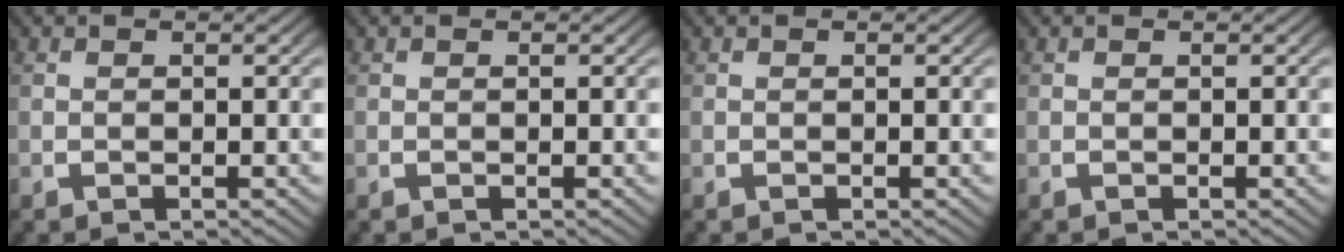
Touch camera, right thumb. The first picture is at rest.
{"total": 0.0}
{"total": 0.0}
{"total": 0.0}